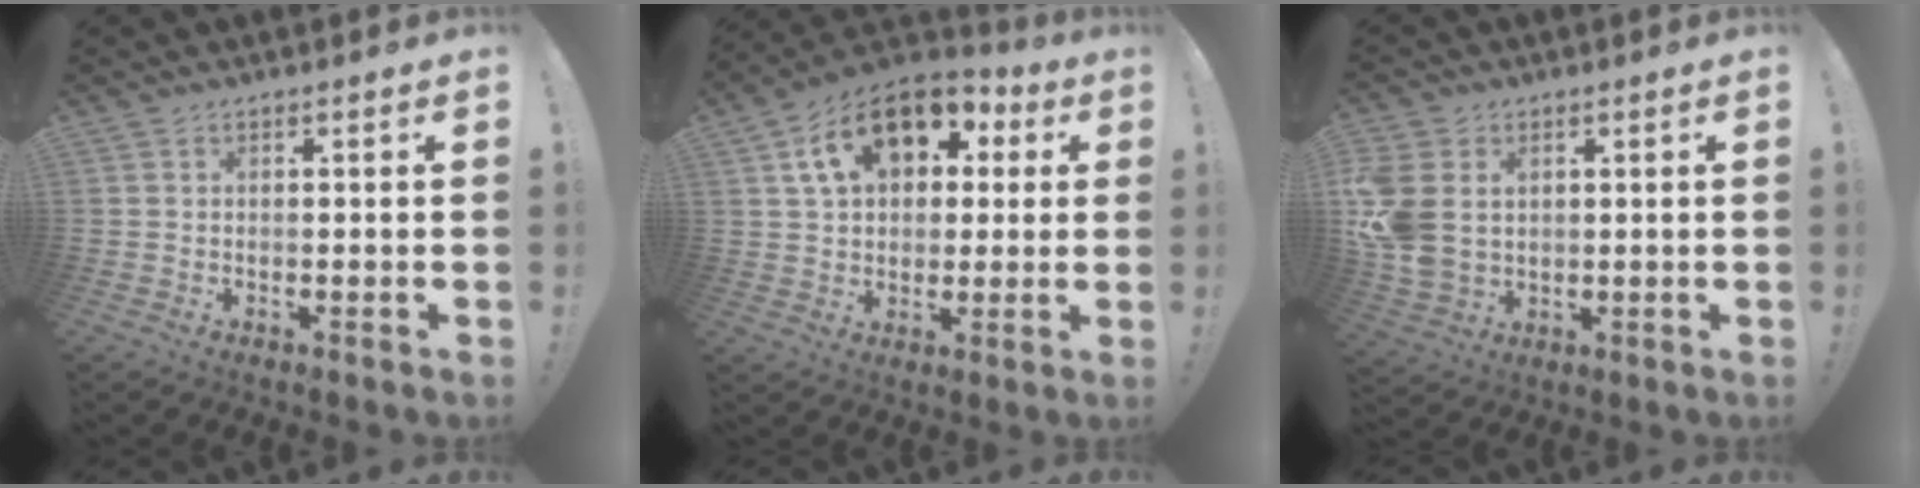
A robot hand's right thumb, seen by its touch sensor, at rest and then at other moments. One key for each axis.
{"total": 17.0, "fx": 7.2, "fy": 11.4, "fz": 10.4, "tx": -0.158, "ty": -0.017, "tz": 0.132}
{"total": 10.9, "fx": 2.5, "fy": 8.5, "fz": 6.4, "tx": -0.139, "ty": -0.012, "tz": 0.050}